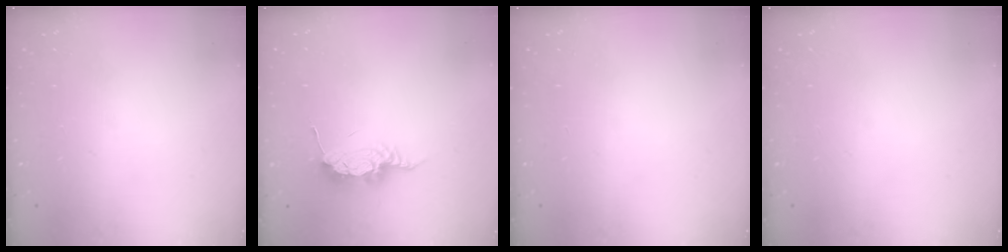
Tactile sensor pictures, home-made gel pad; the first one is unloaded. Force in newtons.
{"total": 8.4, "press": 8.4, "slide": 0.4}
{"total": 0.0}
{"total": 0.0}